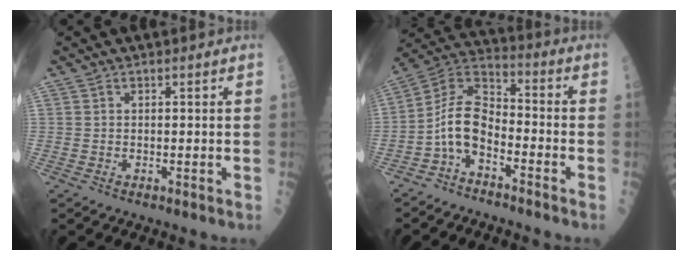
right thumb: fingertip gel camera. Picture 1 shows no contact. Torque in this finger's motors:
{"motor_torque": [0.06, 0.32, -0.09, -0.08, 0.23]}